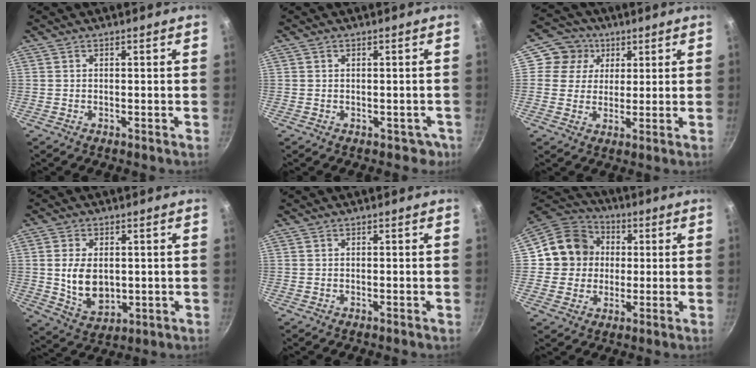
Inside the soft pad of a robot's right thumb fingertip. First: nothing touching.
{"total": 2.6, "force": [-0.8, 2.2, 1.1], "torque": [0.007, 0.023, 0.010]}
{"total": 7.1, "force": [2.6, 6.4, 1.5], "torque": [0.014, 0.001, 0.030]}
{"total": 8.6, "force": [0.7, 5.7, 6.4], "torque": [-0.101, -0.017, 0.030]}
{"total": 0.0}
{"total": 12.4, "force": [1.5, 11.6, 4.3], "torque": [-0.041, 0.026, 0.012]}